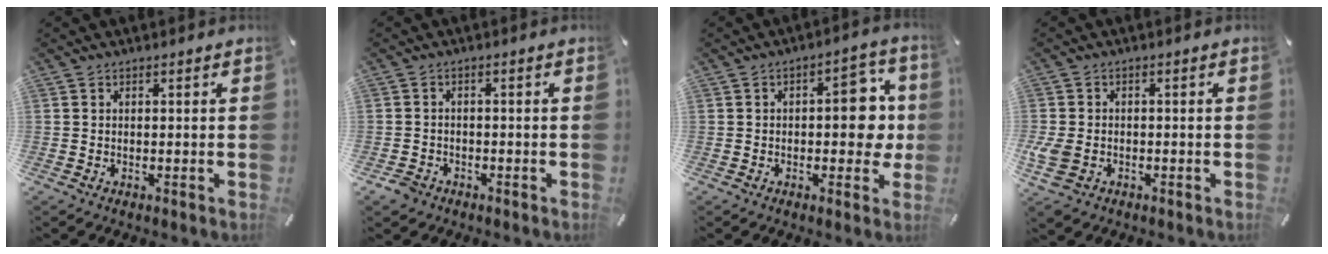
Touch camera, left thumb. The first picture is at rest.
{"total": 2.9, "force": [-2.0, 2.0, 0.7], "torque": [-0.019, 0.007, -0.040]}
{"total": 11.7, "force": [0.0, 6.8, 9.6], "torque": [-0.103, -0.001, -0.004]}
{"total": 5.9, "force": [-1.8, 4.5, 3.4], "torque": [-0.089, 0.002, -0.032]}